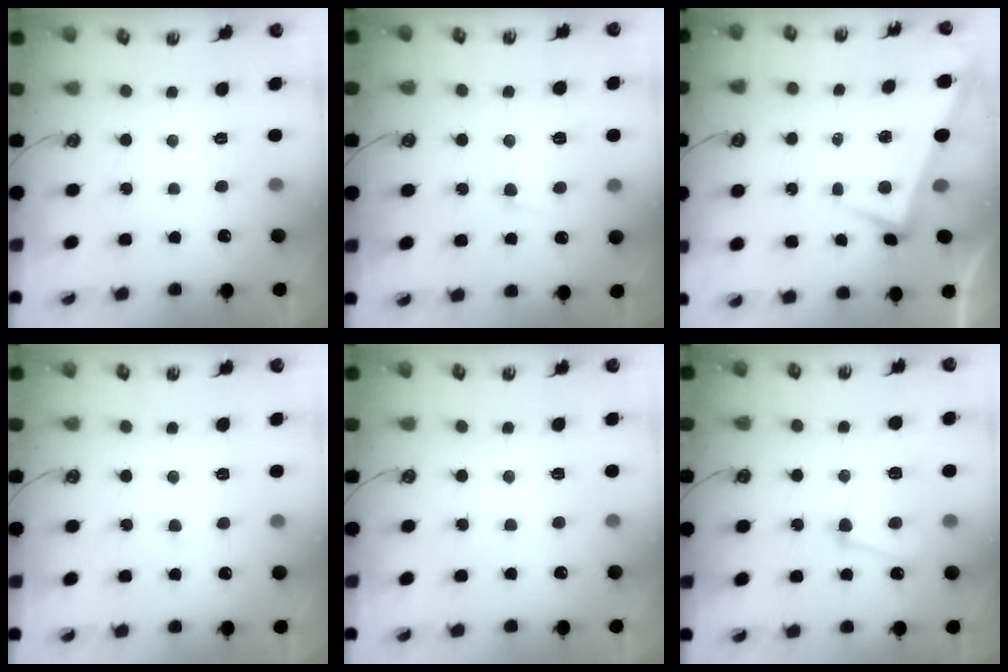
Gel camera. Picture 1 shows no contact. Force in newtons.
{"total": 1.7, "press": 1.5, "slide": 0.9}
{"total": 3.6, "press": 3.6, "slide": 0.0}
{"total": 2.3, "press": 2.2, "slide": 0.6}
{"total": 1.5, "press": 1.4, "slide": 0.3}
{"total": 6.2, "press": 6.2, "slide": 1.0}